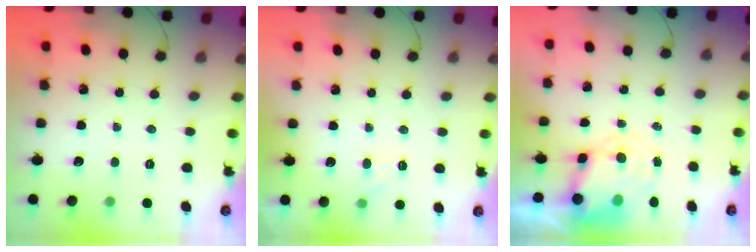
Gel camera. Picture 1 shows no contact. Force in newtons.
{"total": 4.8, "press": 4.6, "slide": 1.5}
{"total": 5.8, "press": 5.7, "slide": 1.2}